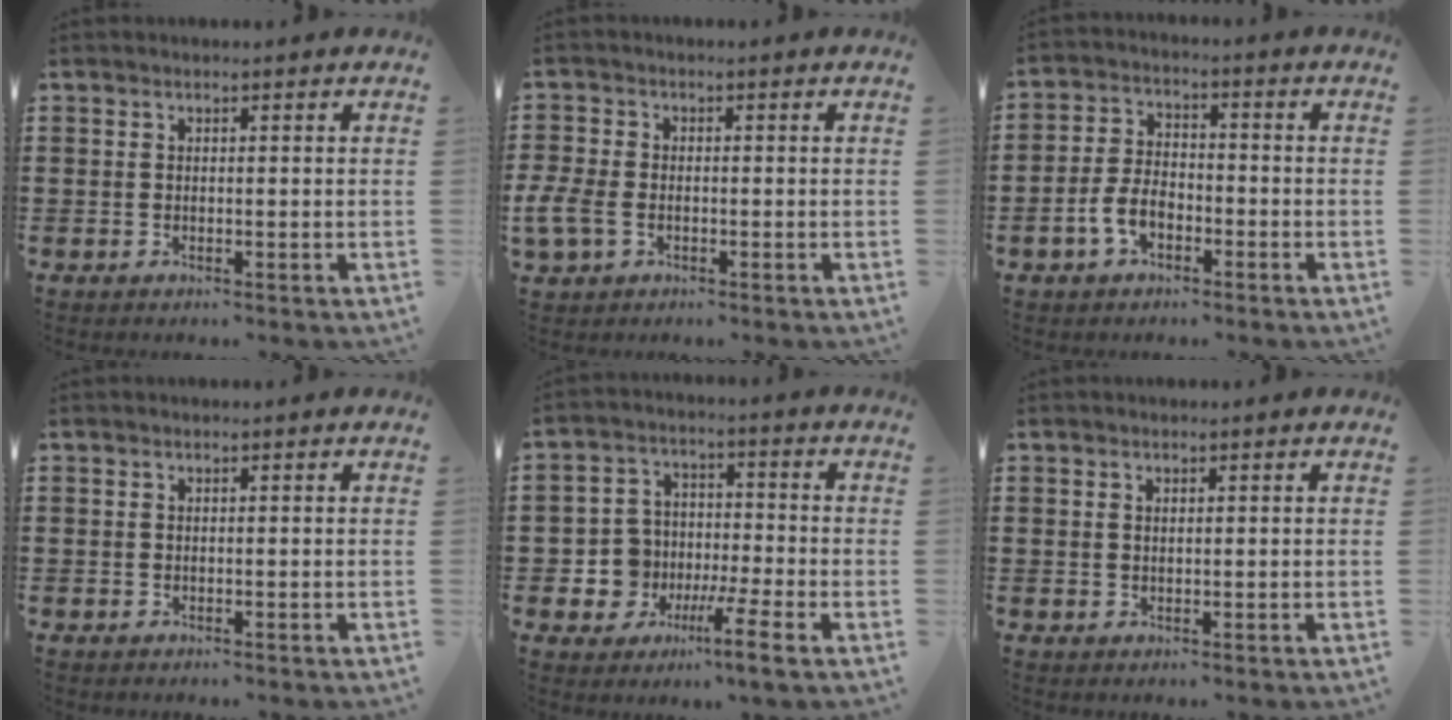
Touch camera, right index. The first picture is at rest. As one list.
[{"total": 4.3, "force": [-1.7, 2.7, 2.9], "torque": [-0.086, -0.008, -0.039]}, {"total": 5.4, "force": [-2.7, 3.0, 3.5], "torque": [-0.090, 0.002, -0.056]}, {"total": 0.0}, {"total": 5.4, "force": [-3.3, 3.4, 2.6], "torque": [-0.068, 0.010, -0.064]}, {"total": 0.6, "force": [0.4, 0.2, 0.5], "torque": [-0.010, 0.000, 0.009]}]